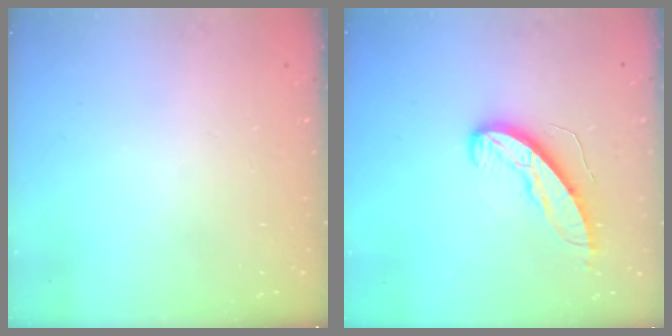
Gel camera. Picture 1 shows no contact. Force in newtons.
{"total": 9.5, "press": 9.5, "slide": 0.3}